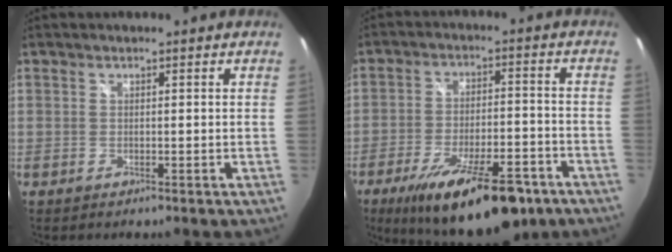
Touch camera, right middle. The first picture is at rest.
{"total": 20.3, "force": [-13.4, 6.7, 13.6], "torque": [-0.232, -0.034, -0.193]}